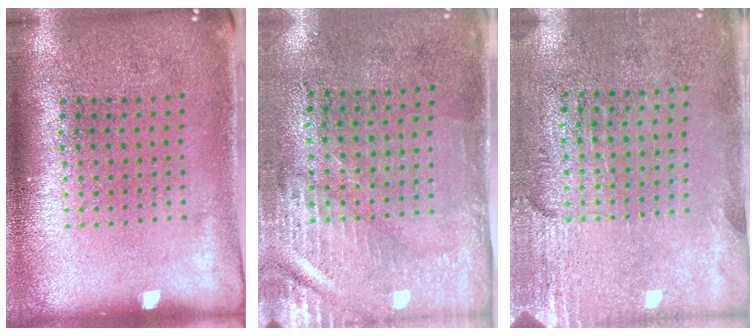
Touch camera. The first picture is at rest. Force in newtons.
{"total": 3.0, "press": 2.5, "slide": 1.6}
{"total": 2.8, "press": 2.5, "slide": 1.4}